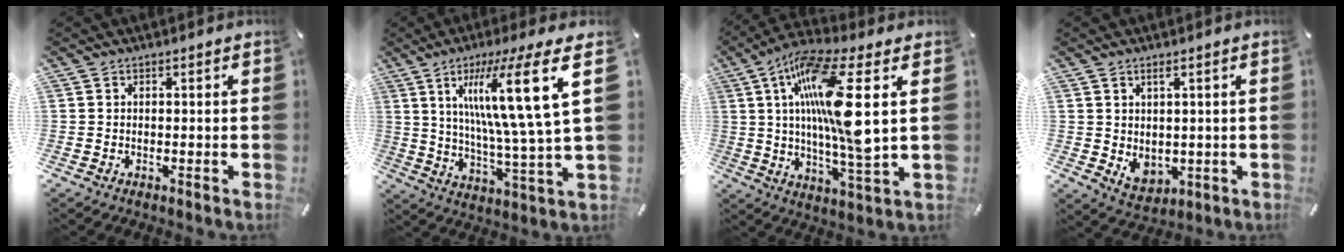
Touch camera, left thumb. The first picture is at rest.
{"total": 22.4, "force": [8.8, 2.7, 20.4], "torque": [-0.358, -0.041, 0.116]}
{"total": 18.6, "force": [4.4, 3.3, 17.8], "torque": [-0.354, -0.019, 0.051]}
{"total": 4.2, "force": [0.9, 3.3, 2.4], "torque": [-0.032, -0.005, 0.019]}